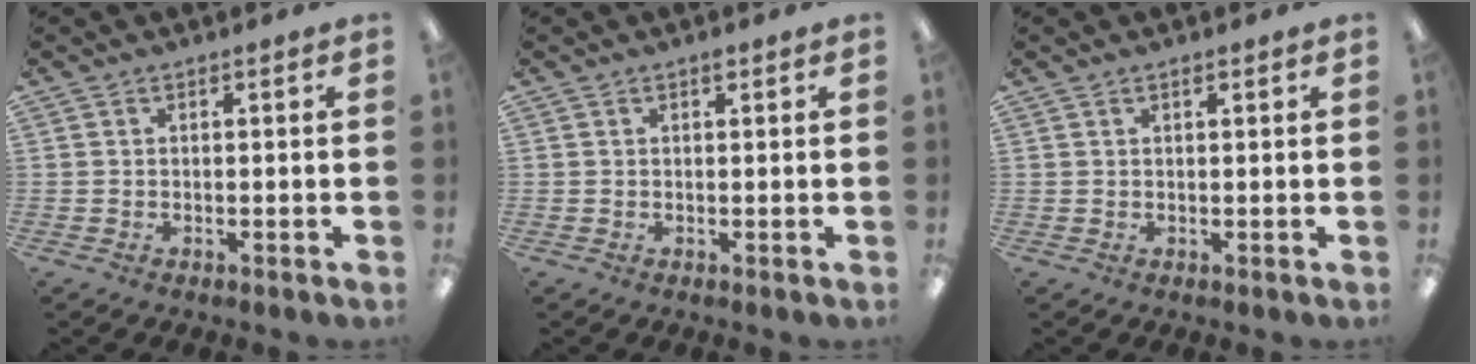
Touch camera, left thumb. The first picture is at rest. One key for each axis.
{"total": 0.8, "fx": 0.6, "fy": 0.3, "fz": 0.5, "tx": -0.003, "ty": -0.001, "tz": 0.009}
{"total": 0.8, "fx": 0.6, "fy": 0.3, "fz": 0.5, "tx": -0.011, "ty": 0.002, "tz": 0.010}